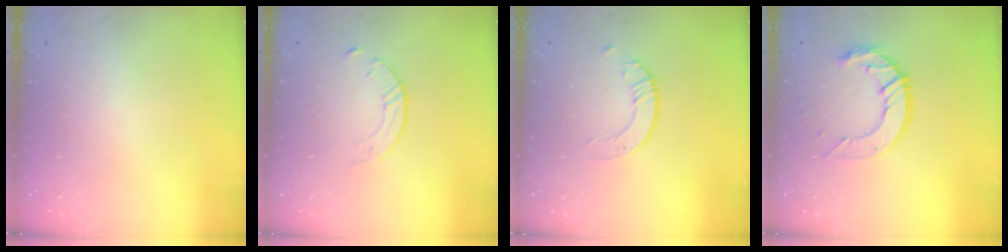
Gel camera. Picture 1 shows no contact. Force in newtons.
{"total": 1.4, "press": 1.4, "slide": 0.2}
{"total": 3.4, "press": 3.4, "slide": 0.0}
{"total": 12.3, "press": 12.2, "slide": 1.2}